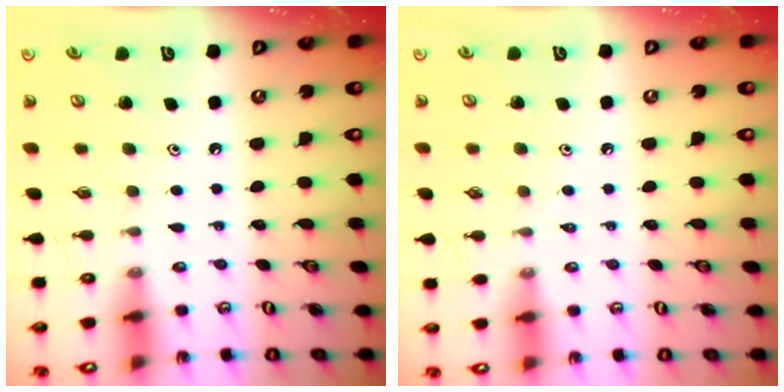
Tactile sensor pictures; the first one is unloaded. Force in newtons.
{"total": 1.9, "press": 1.8, "slide": 0.3}